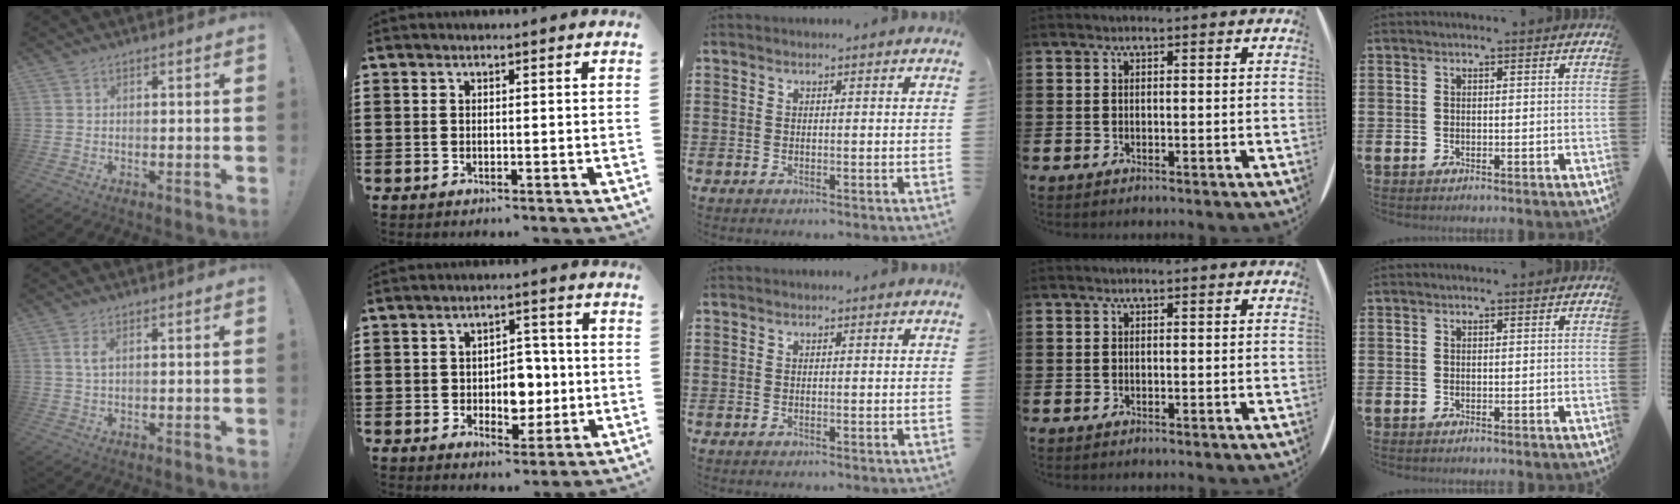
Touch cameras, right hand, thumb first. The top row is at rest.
{"thumb": {"total": 2.5, "force": [0.7, 0.6, 2.3], "torque": [-0.039, 0.000, 0.010]}, "index": {"total": 5.2, "force": [-0.5, 3.9, 3.3], "torque": [-0.046, 0.001, -0.014]}}